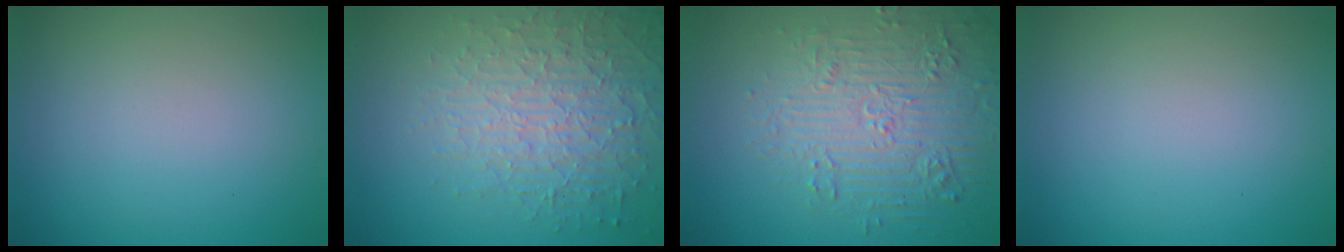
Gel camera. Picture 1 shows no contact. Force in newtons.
{"total": 5.3, "press": 4.6, "slide": 2.5}
{"total": 4.8, "press": 4.7, "slide": 1.1}
{"total": 0.0}